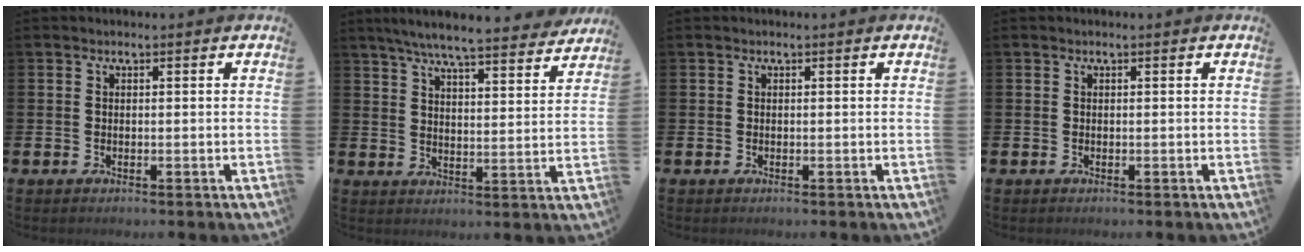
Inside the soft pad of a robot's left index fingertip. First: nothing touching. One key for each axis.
{"total": 7.1, "fx": 6.6, "fy": 0.3, "fz": 2.5, "tx": -0.057, "ty": -0.047, "tz": 0.113}
{"total": 0.0}
{"total": 0.0}